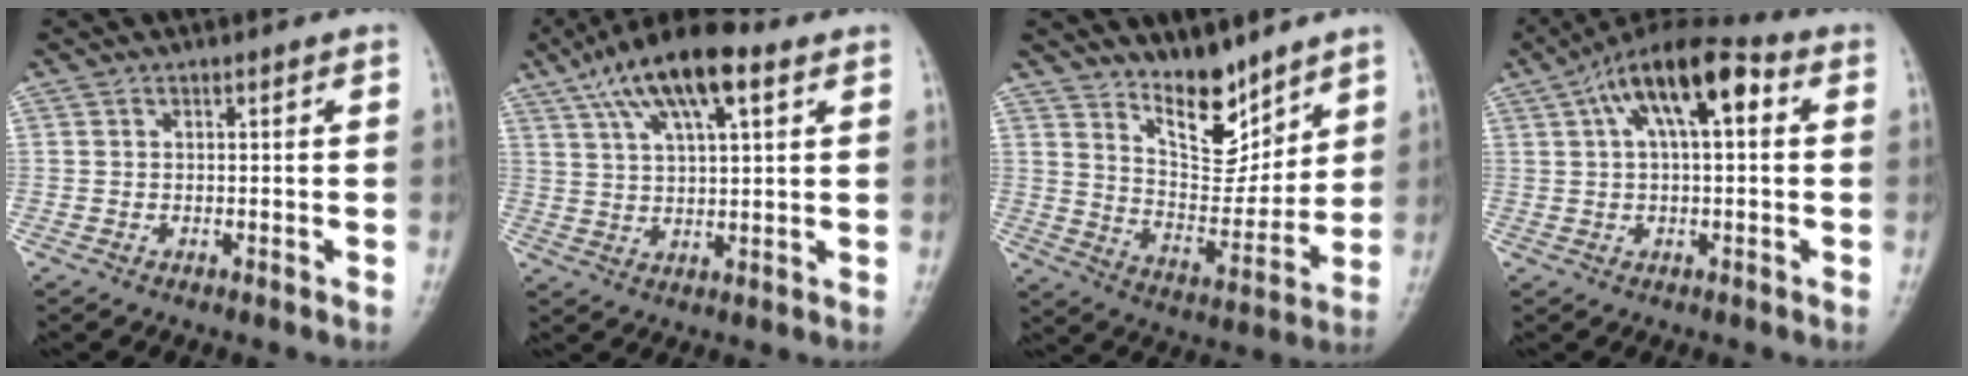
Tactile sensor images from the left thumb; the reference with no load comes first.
{"total": 14.3, "force": [7.4, 5.0, 11.2], "torque": [-0.178, 0.001, 0.126]}
{"total": 11.4, "force": [8.5, 4.8, 5.9], "torque": [-0.064, -0.078, 0.160]}
{"total": 13.7, "force": [4.2, 5.7, 11.8], "torque": [-0.183, 0.034, 0.061]}